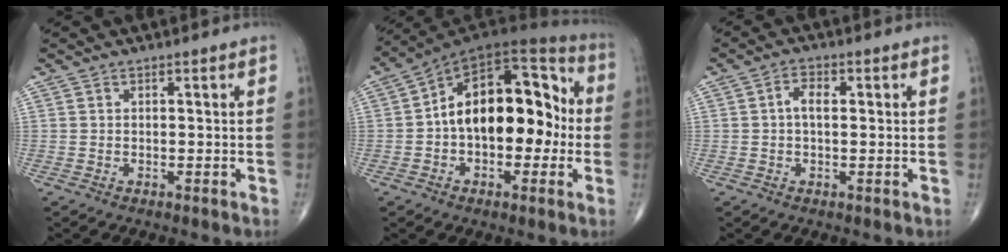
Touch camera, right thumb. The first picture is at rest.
{"total": 20.3, "force": [-0.5, 11.9, 16.5], "torque": [-0.228, 0.053, -0.016]}
{"total": 3.6, "force": [0.5, 2.0, 3.0], "torque": [-0.054, 0.010, 0.006]}